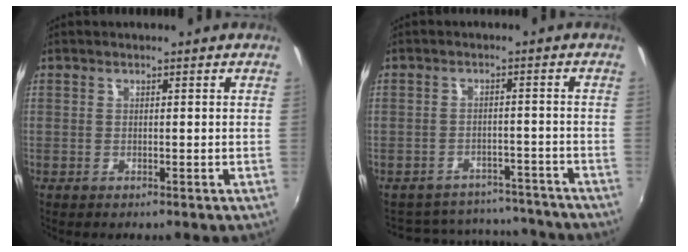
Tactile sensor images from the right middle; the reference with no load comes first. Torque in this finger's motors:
{"motor_torque": [-0.14, -0.24, -0.49, -0.20]}